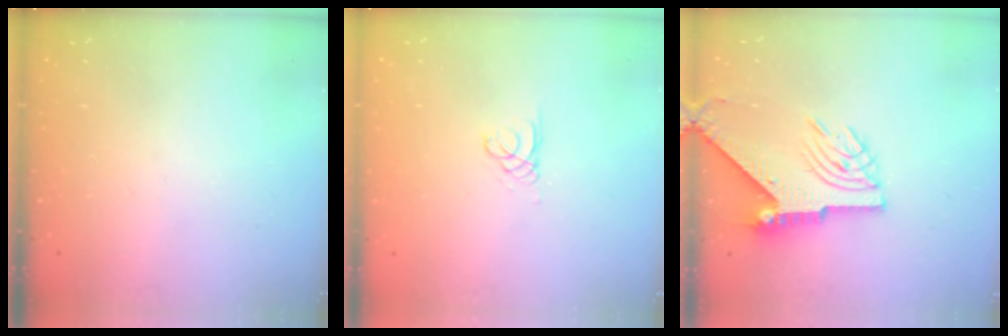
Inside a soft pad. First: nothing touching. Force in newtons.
{"total": 0.8, "press": 0.8, "slide": 0.1}
{"total": 9.8, "press": 9.7, "slide": 1.3}